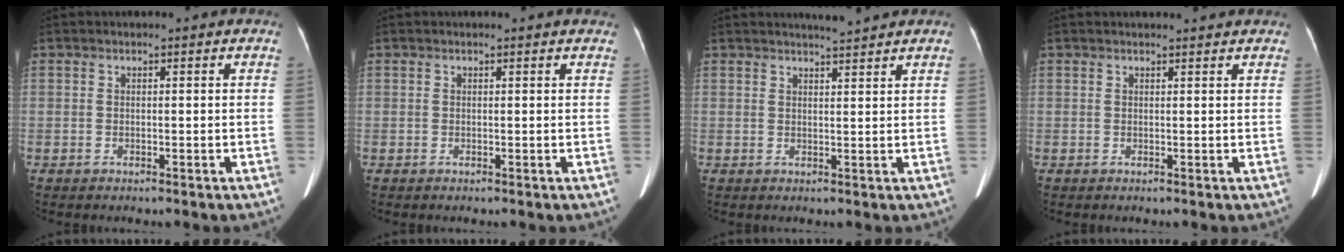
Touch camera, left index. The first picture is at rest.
{"total": 1.4, "force": [1.3, 0.2, 0.2], "torque": [-0.009, 0.004, 0.006]}
{"total": 2.9, "force": [2.7, -0.6, 0.8], "torque": [-0.012, -0.003, 0.044]}
{"total": 3.1, "force": [3.0, 0.2, 0.7], "torque": [-0.010, 0.016, 0.036]}